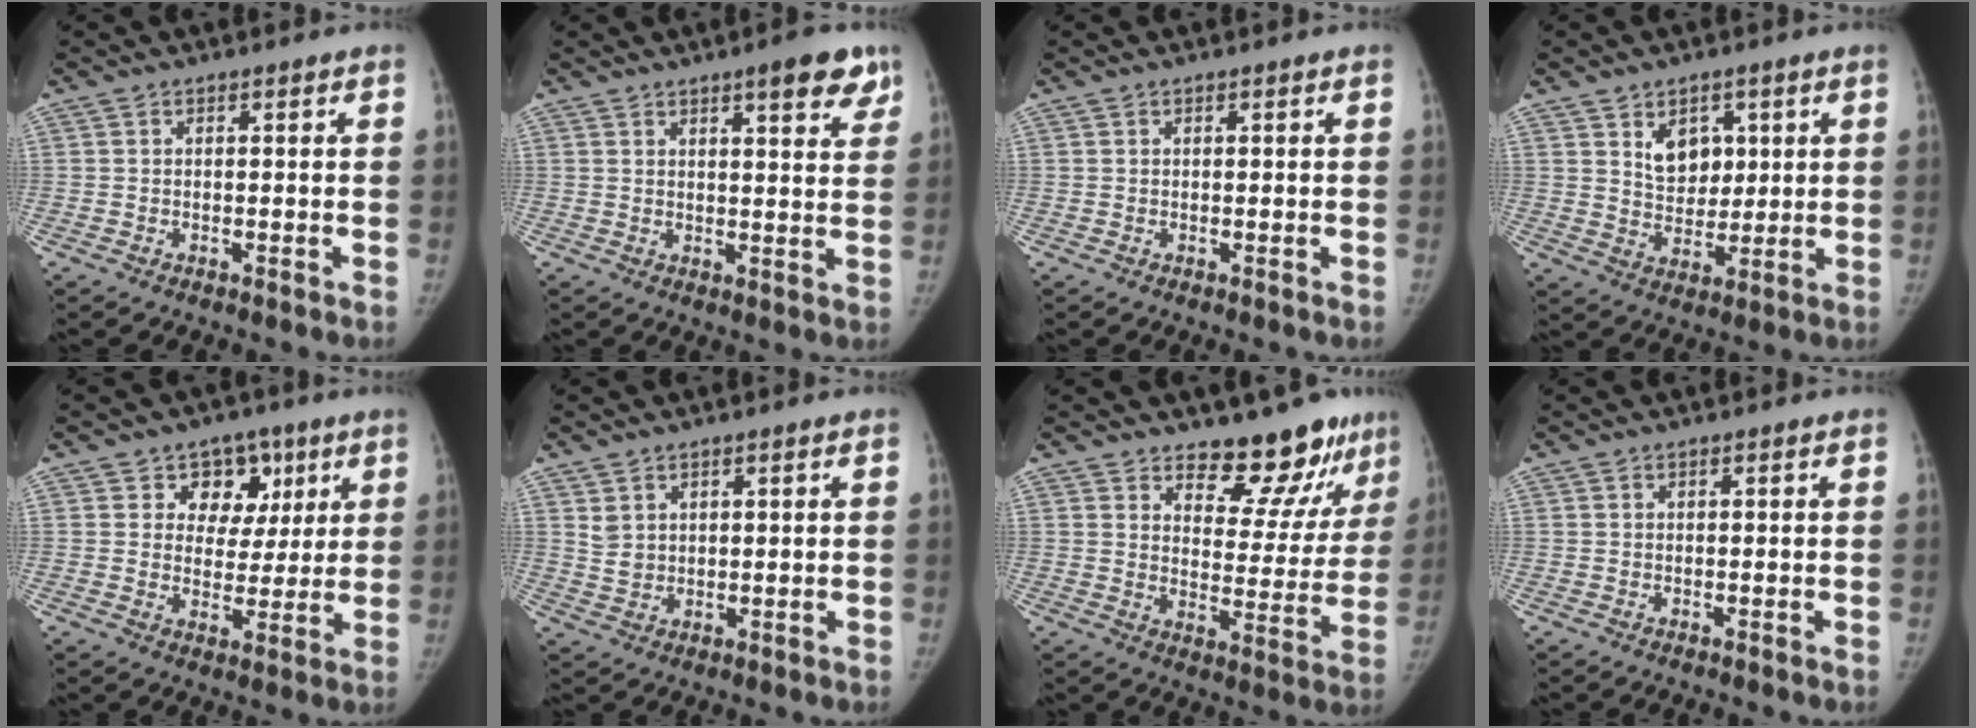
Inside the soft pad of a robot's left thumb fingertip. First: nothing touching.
{"total": 8.2, "force": [5.1, 2.2, 6.0], "torque": [-0.054, -0.022, 0.064]}
{"total": 0.0}
{"total": 7.3, "force": [2.8, 5.2, 4.2], "torque": [-0.032, -0.019, 0.051]}
{"total": 8.9, "force": [4.2, 7.3, 3.0], "torque": [0.005, -0.010, 0.060]}
{"total": 3.1, "force": [1.8, 2.2, 1.3], "torque": [-0.013, -0.013, 0.042]}
{"total": 13.6, "force": [11.3, 5.5, 5.4], "torque": [-0.015, -0.098, 0.154]}
{"total": 0.0}